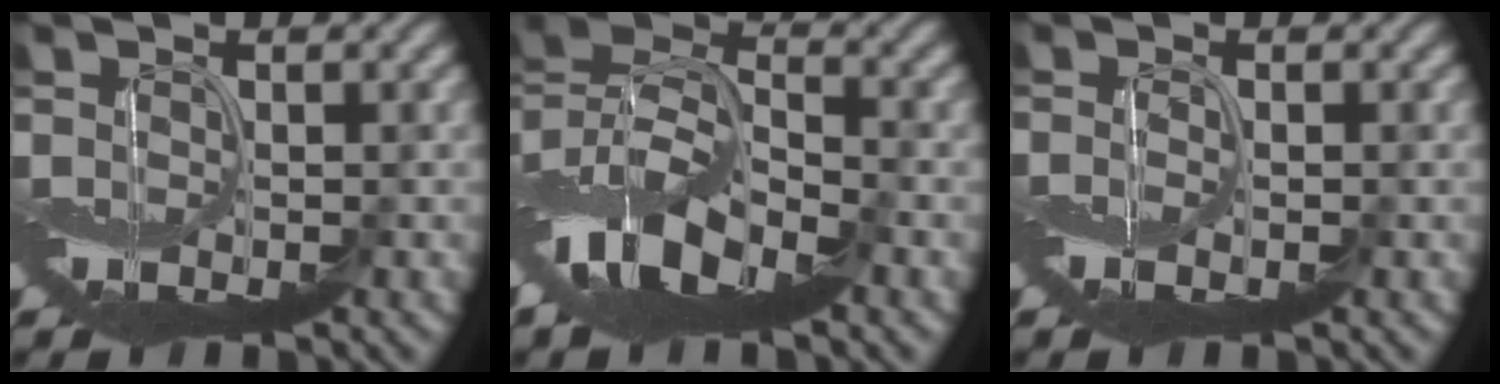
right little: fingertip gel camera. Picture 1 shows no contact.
{"total": 8.8, "force": [-4.4, 4.0, 6.5], "torque": [-0.116, 0.013, -0.100]}
{"total": 1.0, "force": [-0.6, 0.0, 0.8], "torque": [-0.019, -0.004, -0.013]}